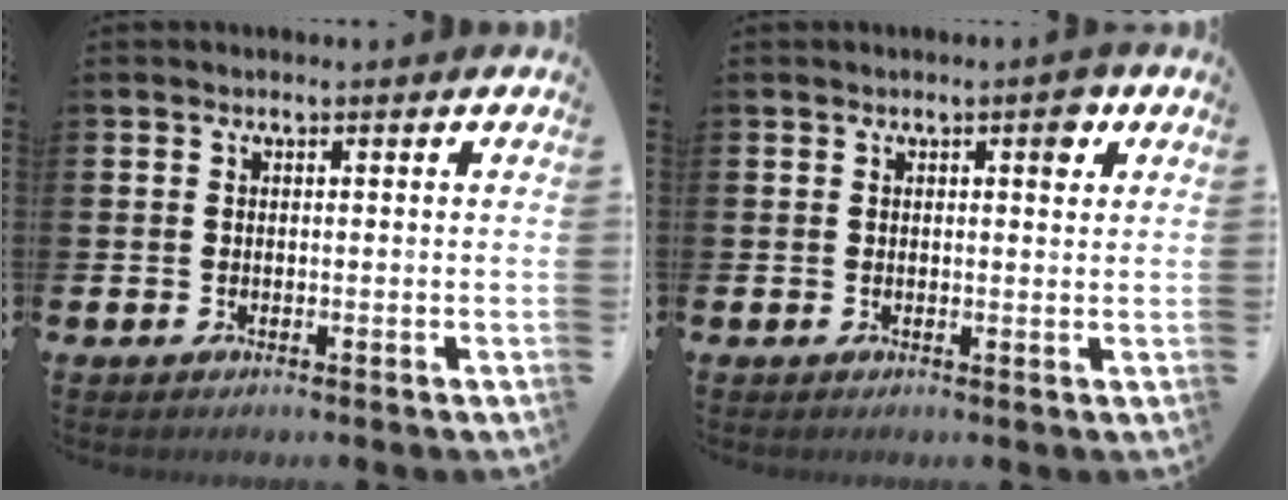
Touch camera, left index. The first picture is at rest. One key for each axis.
{"total": 2.5, "fx": 1.4, "fy": 0.7, "fz": 2.0, "tx": -0.013, "ty": -0.003, "tz": 0.016}